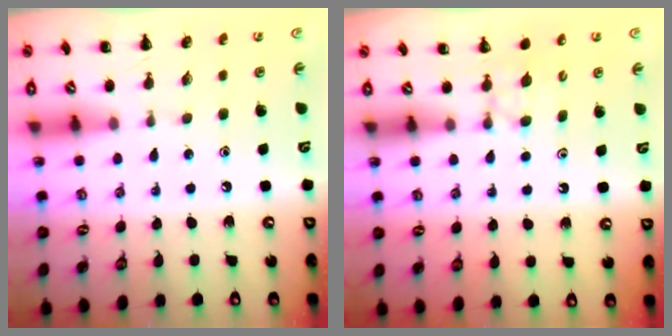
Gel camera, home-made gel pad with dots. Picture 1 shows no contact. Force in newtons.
{"total": 2.6, "press": 2.4, "slide": 1.1}